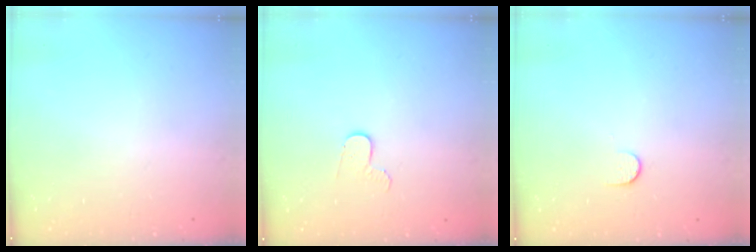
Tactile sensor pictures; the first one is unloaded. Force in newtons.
{"total": 4.5, "press": 4.5, "slide": 0.3}
{"total": 5.7, "press": 5.6, "slide": 0.6}